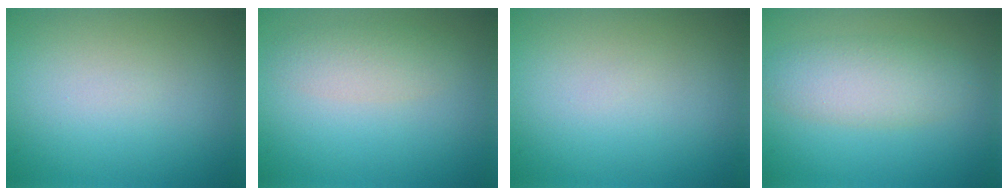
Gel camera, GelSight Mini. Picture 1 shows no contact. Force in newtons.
{"total": 2.3, "press": 2.3, "slide": 0.2}
{"total": 0.0}
{"total": 4.0, "press": 4.0, "slide": 0.1}